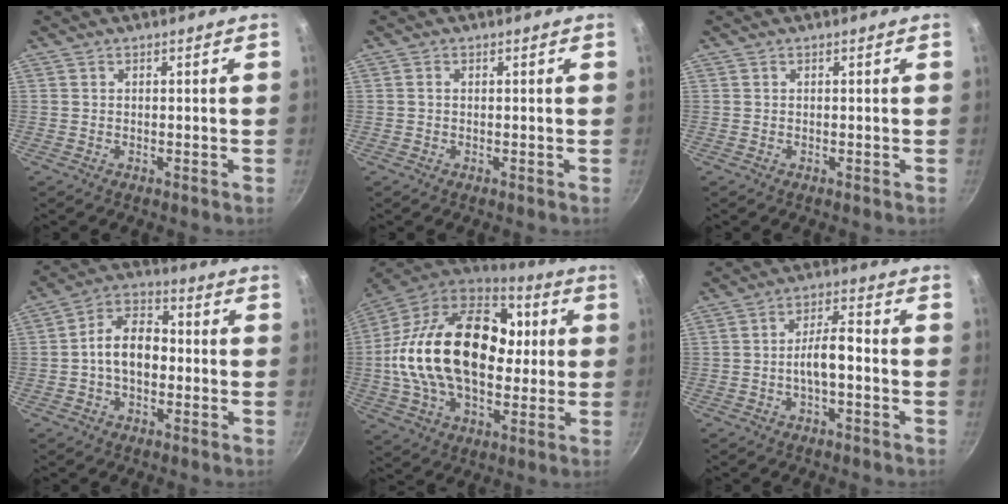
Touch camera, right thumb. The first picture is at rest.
{"total": 0.7, "force": [0.0, 0.5, 0.5], "torque": [-0.009, 0.004, -0.001]}
{"total": 0.0}
{"total": 9.9, "force": [-1.0, 6.7, 7.2], "torque": [-0.092, 0.035, -0.031]}
{"total": 31.4, "force": [2.5, 19.9, 24.2], "torque": [-0.412, 0.036, 0.032]}
{"total": 6.2, "force": [-1.5, 2.2, 5.6], "torque": [-0.093, 0.033, -0.030]}